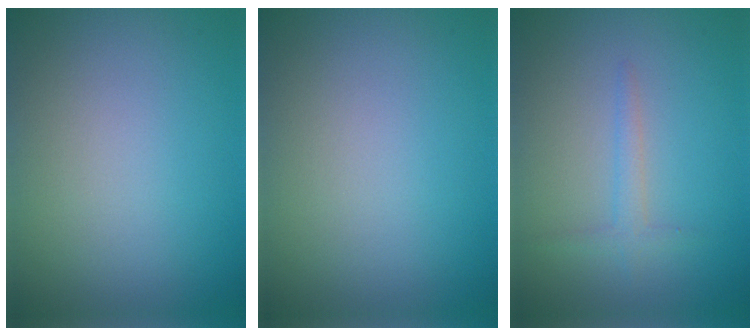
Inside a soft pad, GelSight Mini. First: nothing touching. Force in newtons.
{"total": 0.0}
{"total": 1.5, "press": 1.5, "slide": 0.1}